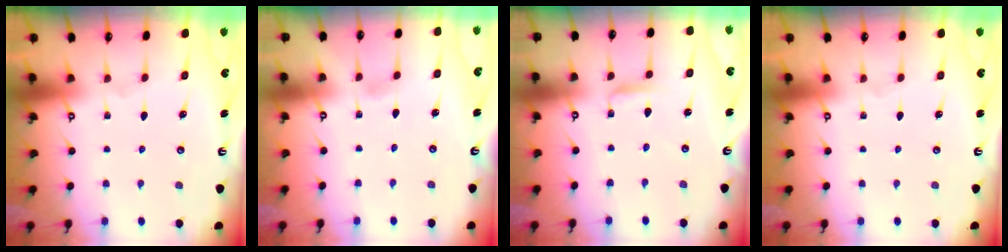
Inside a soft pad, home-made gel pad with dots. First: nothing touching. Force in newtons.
{"total": 1.8, "press": 1.7, "slide": 0.2}
{"total": 2.6, "press": 2.5, "slide": 0.3}
{"total": 0.0}